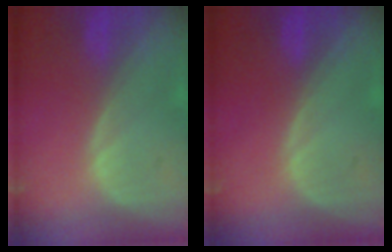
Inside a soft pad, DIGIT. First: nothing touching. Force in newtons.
{"total": 0.0}